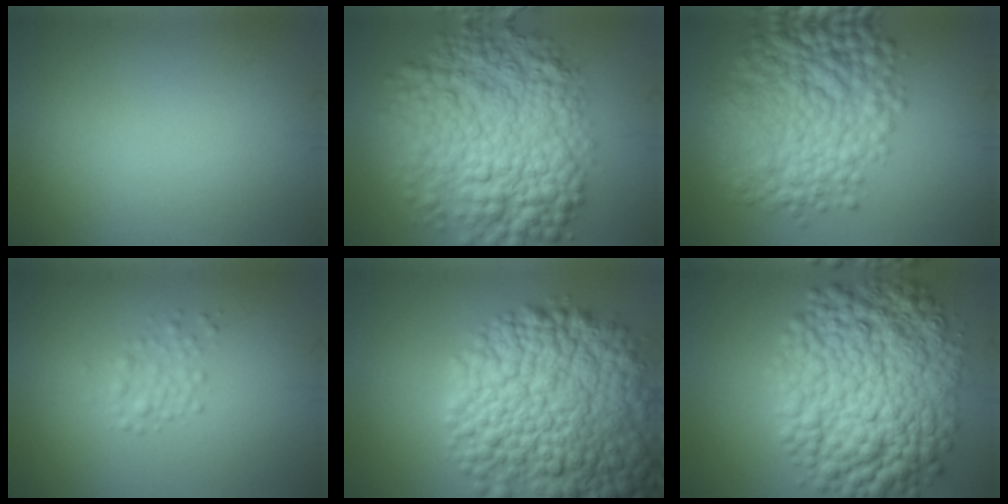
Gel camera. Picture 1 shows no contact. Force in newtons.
{"total": 11.5, "press": 11.5, "slide": 0.1}
{"total": 9.7, "press": 9.7, "slide": 0.1}
{"total": 1.6, "press": 1.6, "slide": 0.0}
{"total": 13.4, "press": 13.4, "slide": 0.6}
{"total": 12.9, "press": 12.9, "slide": 0.1}